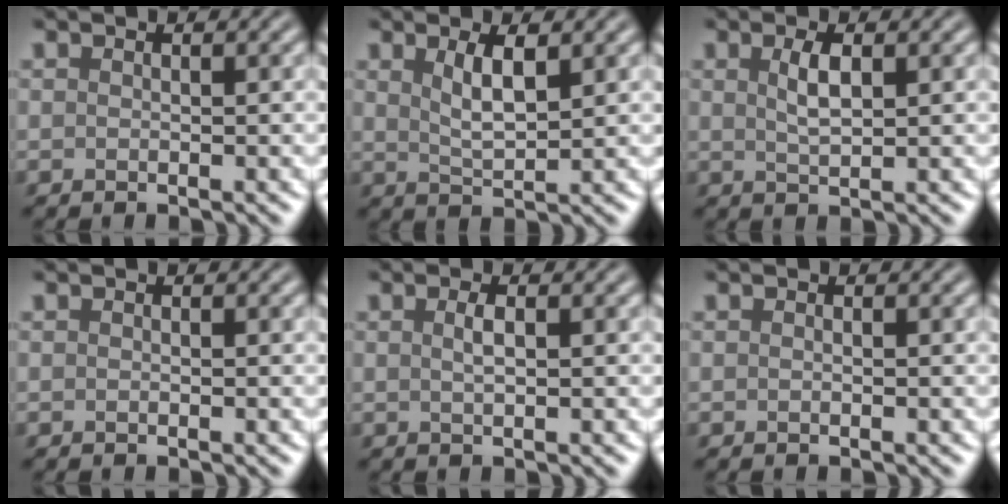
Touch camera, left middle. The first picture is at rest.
{"total": 2.8, "force": [1.3, 0.8, 2.3], "torque": [-0.044, -0.003, 0.027]}
{"total": 2.2, "force": [0.8, 0.7, 1.9], "torque": [-0.038, 0.000, 0.017]}
{"total": 0.0}
{"total": 1.3, "force": [0.4, 0.3, 1.2], "torque": [-0.022, 0.003, 0.006]}
{"total": 0.0}